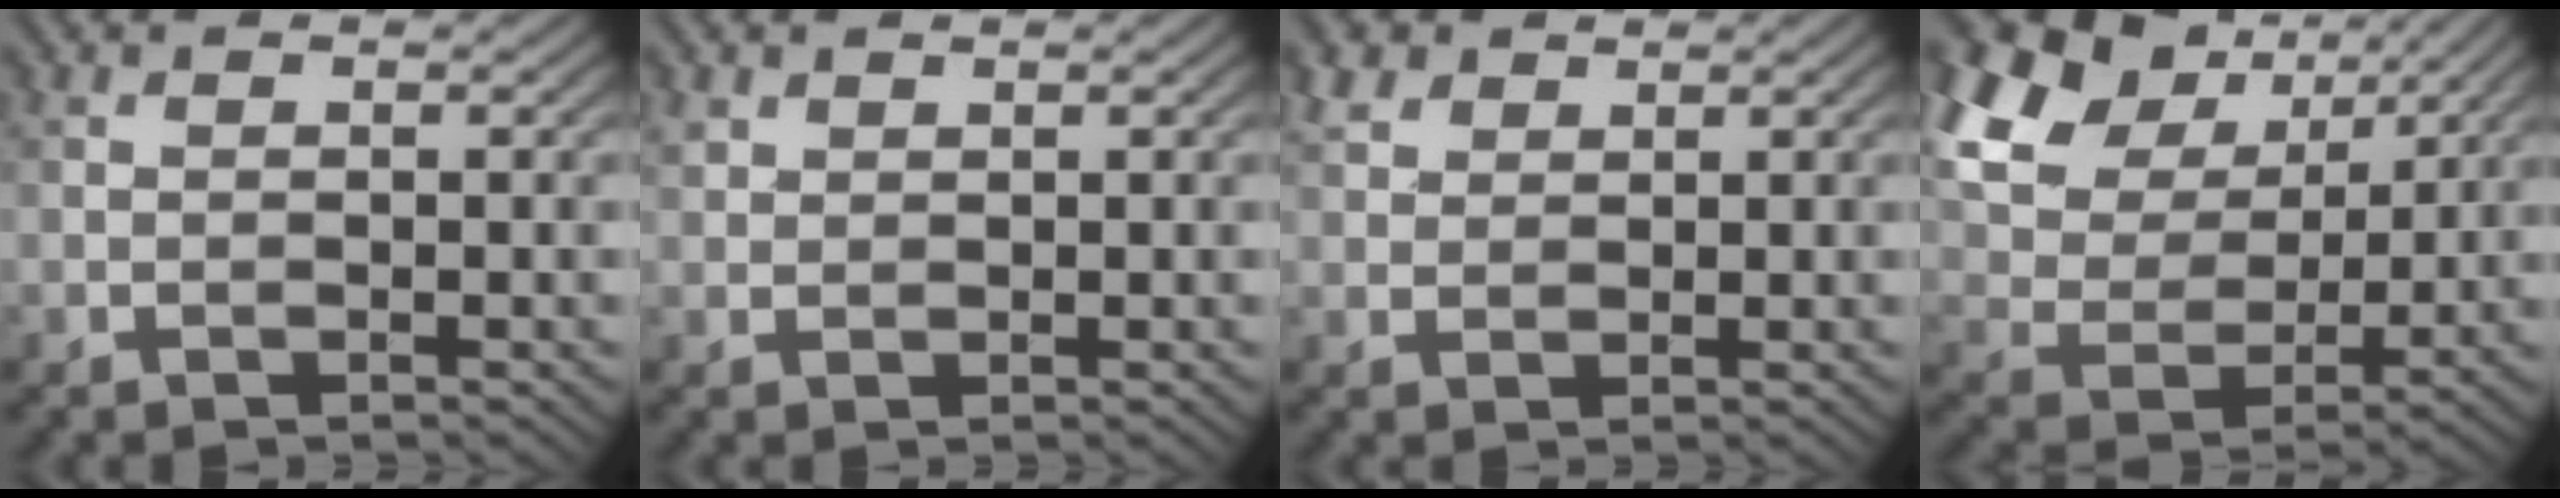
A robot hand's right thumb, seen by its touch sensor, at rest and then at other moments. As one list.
[{"total": 1.2, "force": [0.9, 0.6, 0.3], "torque": [-0.008, 0.001, 0.022]}, {"total": 2.7, "force": [1.9, 1.6, 1.0], "torque": [-0.026, 0.008, 0.040]}, {"total": 17.3, "force": [9.2, 11.2, 9.6], "torque": [-0.264, 0.040, 0.179]}]